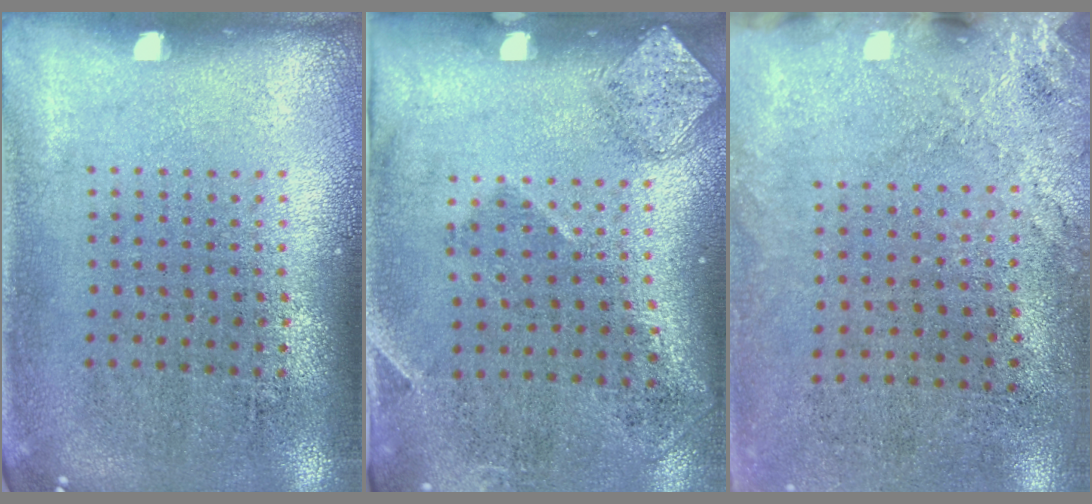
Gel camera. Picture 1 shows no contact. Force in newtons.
{"total": 1.9, "press": 1.2, "slide": 1.4}
{"total": 2.5, "press": 2.1, "slide": 1.4}